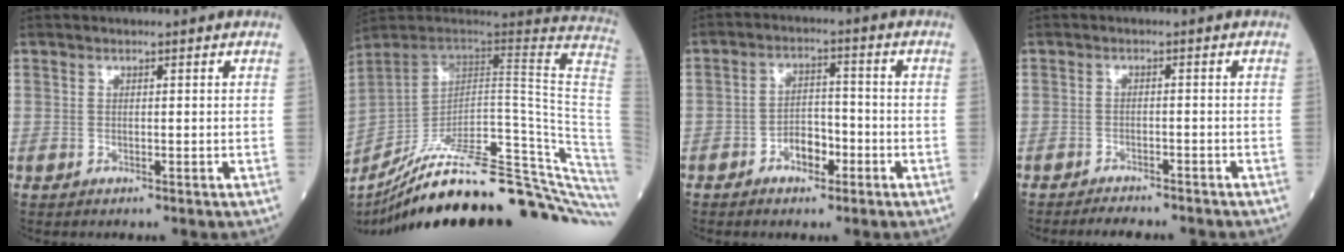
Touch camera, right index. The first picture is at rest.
{"total": 36.1, "force": [-29.2, 1.7, 21.3], "torque": [-0.183, -0.039, -0.407]}
{"total": 4.6, "force": [-2.4, 2.5, 2.9], "torque": [-0.050, 0.014, -0.045]}
{"total": 4.8, "force": [-4.5, 0.8, 1.4], "torque": [-0.018, -0.007, -0.067]}